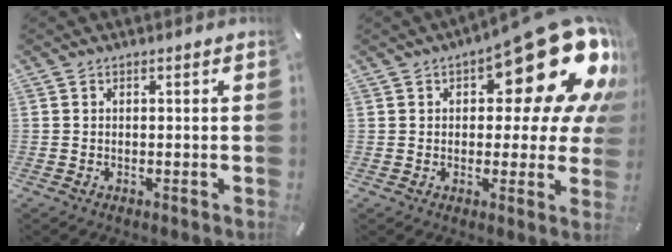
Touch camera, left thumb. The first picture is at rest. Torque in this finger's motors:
{"motor_torque": [2.51, 2.50, 1.65, -1.13, 0.35]}